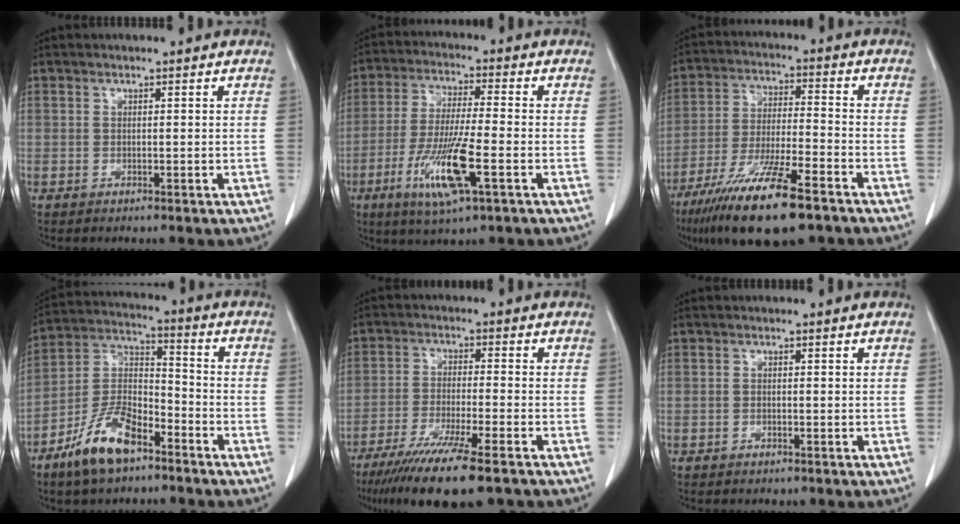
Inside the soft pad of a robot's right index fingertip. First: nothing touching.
{"total": 11.8, "force": [-4.5, 1.0, 10.9], "torque": [-0.218, -0.022, -0.082]}
{"total": 16.1, "force": [-10.6, 2.5, 11.9], "torque": [-0.225, -0.039, -0.188]}
{"total": 11.9, "force": [-7.7, 4.6, 7.7], "torque": [-0.161, 0.002, -0.150]}
{"total": 13.3, "force": [-9.6, 0.9, 9.1], "torque": [-0.160, -0.038, -0.157]}
{"total": 0.6, "force": [-0.4, 0.4, 0.2], "torque": [-0.002, 0.003, -0.005]}